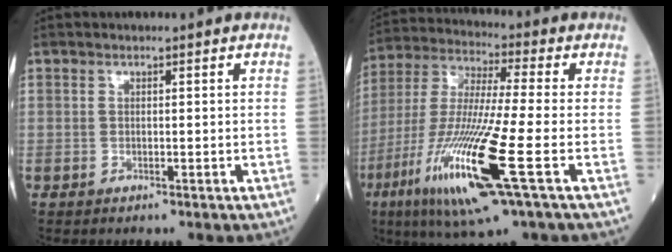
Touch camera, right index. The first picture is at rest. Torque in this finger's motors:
{"motor_torque": [1.59, -0.55, 1.05, 0.21]}